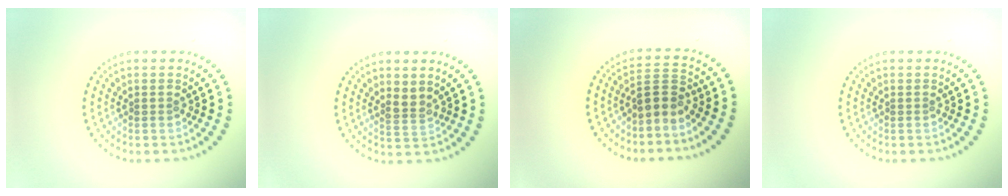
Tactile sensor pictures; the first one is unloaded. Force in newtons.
{"total": 1.9, "press": 1.4, "slide": 1.3}
{"total": 2.6, "press": 2.2, "slide": 1.5}
{"total": 0.0}